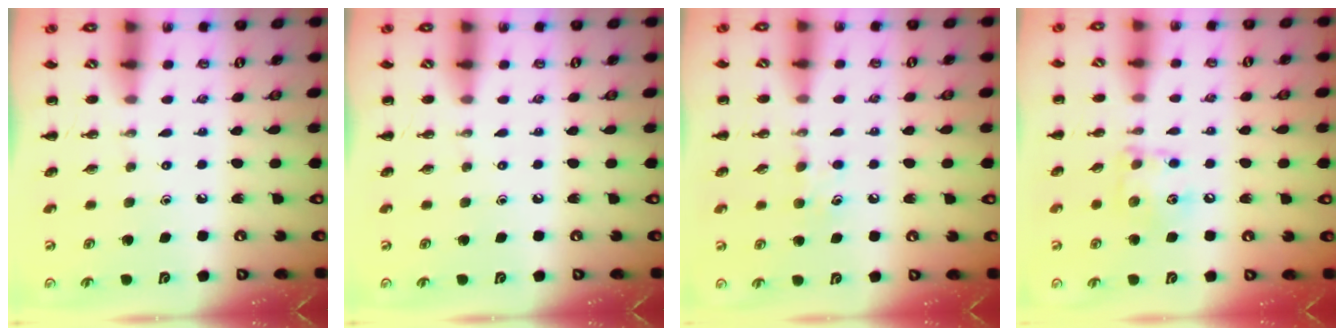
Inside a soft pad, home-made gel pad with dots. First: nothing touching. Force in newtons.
{"total": 0.0}
{"total": 4.6, "press": 4.4, "slide": 1.5}
{"total": 9.1, "press": 9.1, "slide": 0.4}